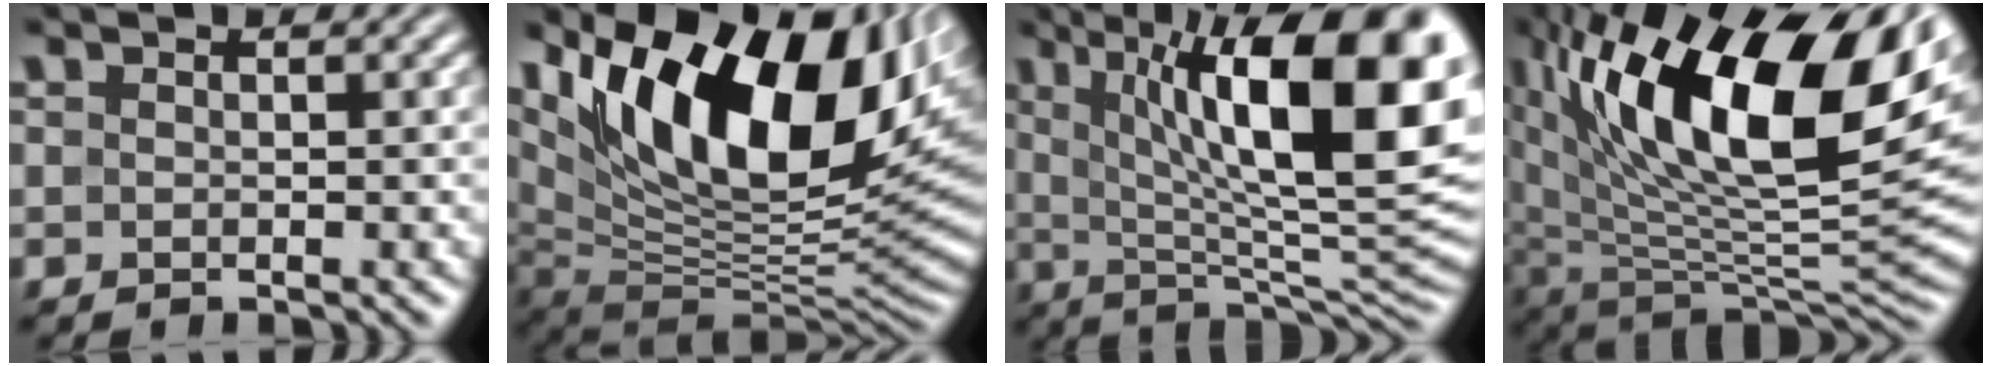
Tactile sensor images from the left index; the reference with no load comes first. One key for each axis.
{"total": 18.3, "fx": 7.7, "fy": 8.9, "fz": 14.0, "tx": -0.231, "ty": 0.012, "tz": 0.128}
{"total": 16.7, "fx": 5.1, "fy": 5.6, "fz": 14.9, "tx": -0.203, "ty": 0.000, "tz": 0.079}
{"total": 18.0, "fx": 7.3, "fy": 8.1, "fz": 14.4, "tx": -0.242, "ty": 0.011, "tz": 0.119}